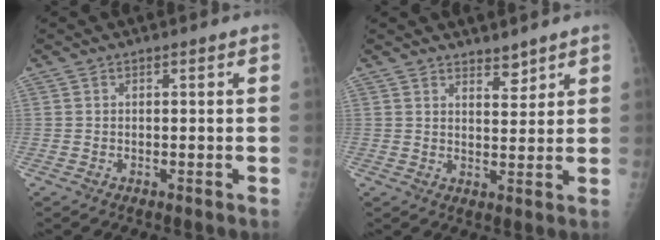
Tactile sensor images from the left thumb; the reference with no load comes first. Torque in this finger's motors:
{"motor_torque": [-0.36, 0.21, 0.08, -0.01, -0.06]}